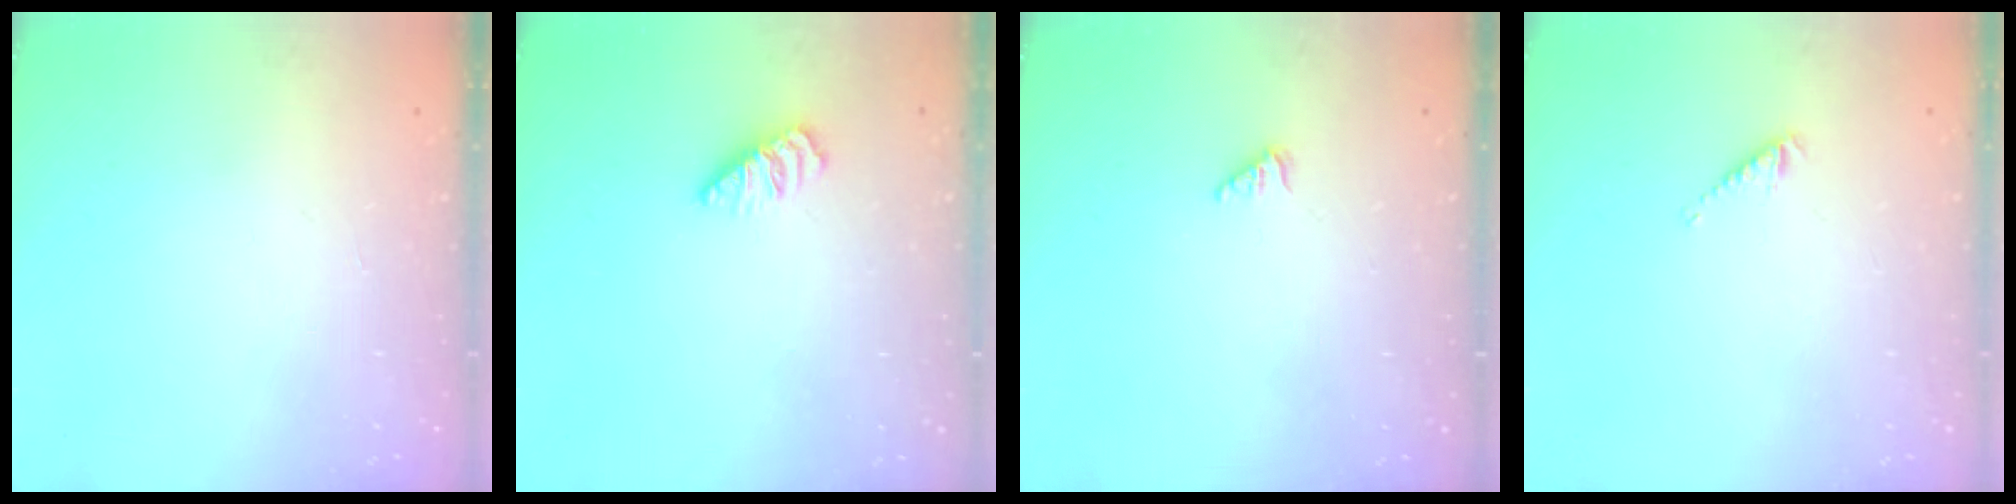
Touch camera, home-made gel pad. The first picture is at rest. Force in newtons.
{"total": 0.0}
{"total": 0.0}
{"total": 2.8, "press": 2.8, "slide": 0.5}